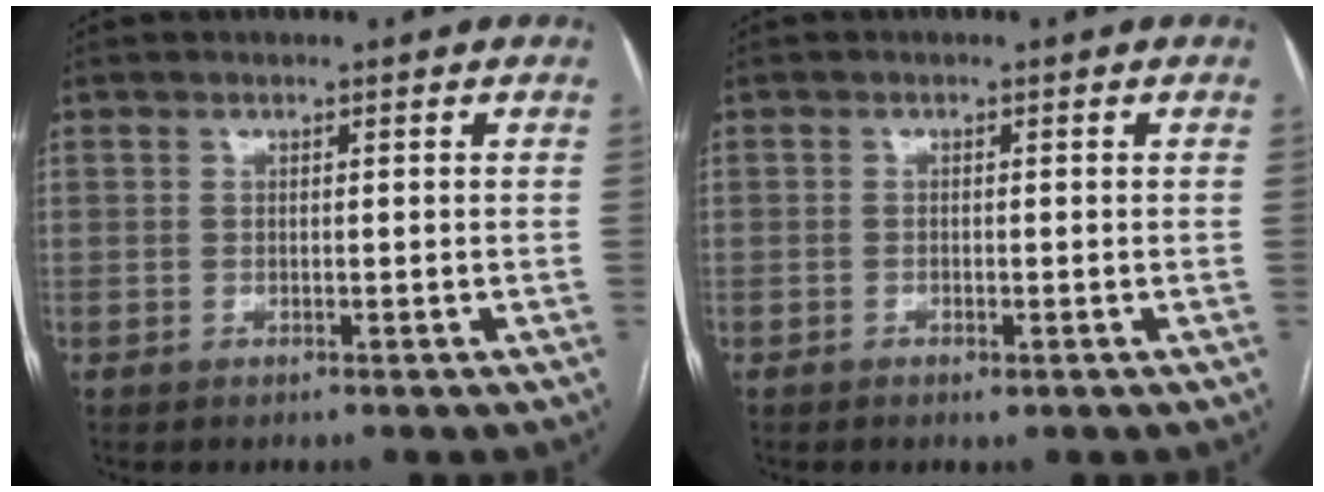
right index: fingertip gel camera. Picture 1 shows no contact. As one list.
[{"total": 1.0, "force": [-0.6, 0.4, 0.7], "torque": [-0.013, -0.002, -0.005]}]